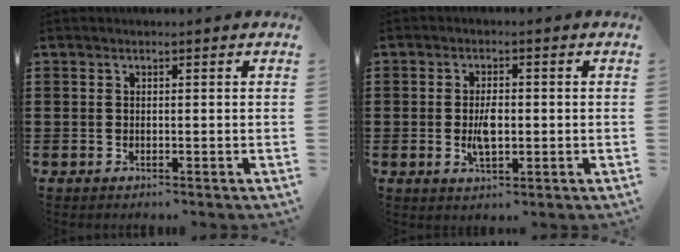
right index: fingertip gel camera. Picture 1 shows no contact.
{"total": 4.0, "force": [-0.4, 1.9, 3.5], "torque": [-0.072, 0.002, -0.010]}